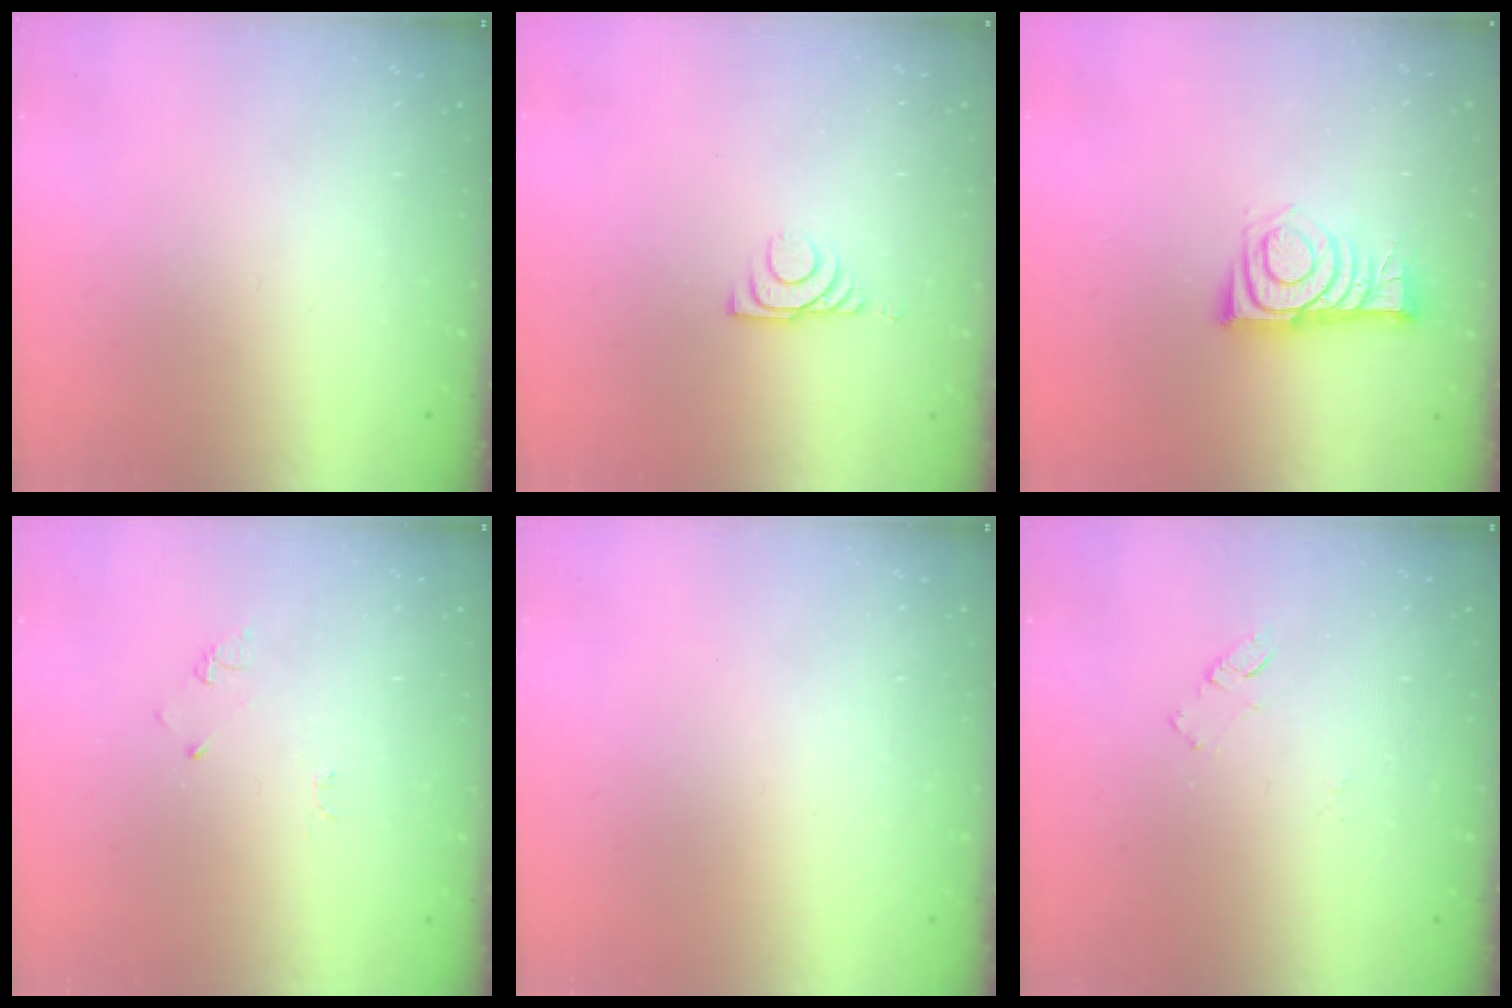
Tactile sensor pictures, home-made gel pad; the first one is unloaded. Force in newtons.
{"total": 6.9, "press": 6.9, "slide": 0.8}
{"total": 8.2, "press": 8.2, "slide": 0.9}
{"total": 2.6, "press": 2.6, "slide": 0.4}
{"total": 1.8, "press": 1.8, "slide": 0.2}
{"total": 6.2, "press": 6.2, "slide": 0.5}